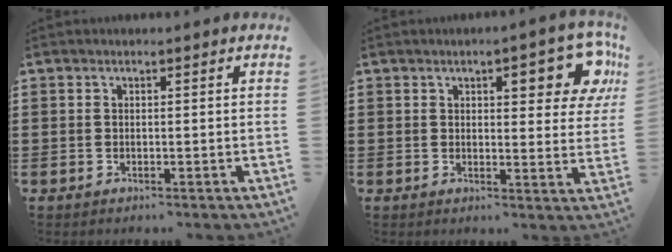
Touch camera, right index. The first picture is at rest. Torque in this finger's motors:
{"motor_torque": [1.04, 0.31, 0.27, 0.10]}